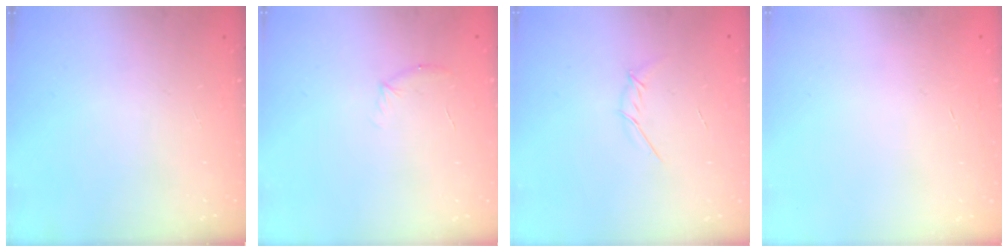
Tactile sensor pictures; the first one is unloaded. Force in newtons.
{"total": 6.2, "press": 6.1, "slide": 1.3}
{"total": 4.2, "press": 4.1, "slide": 1.1}
{"total": 0.0}